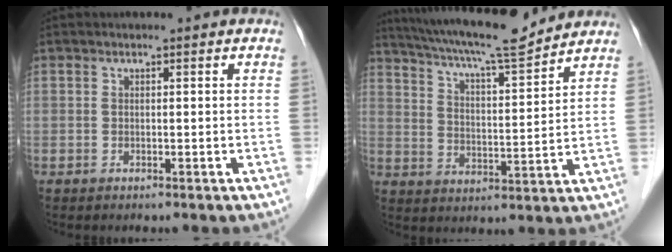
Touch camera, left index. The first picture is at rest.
{"total": 15.3, "force": [13.8, 0.8, 6.5], "torque": [-0.118, 0.005, 0.218]}